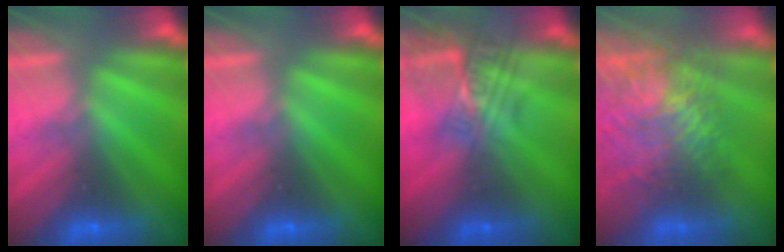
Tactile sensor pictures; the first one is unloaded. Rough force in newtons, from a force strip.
{"total": 0.0}
{"total": 2.4}
{"total": 10.8}